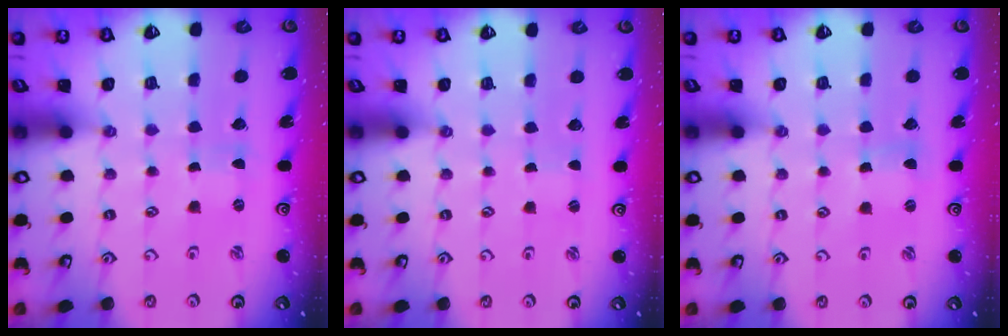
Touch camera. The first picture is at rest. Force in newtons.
{"total": 0.0}
{"total": 2.6, "press": 2.6, "slide": 0.1}